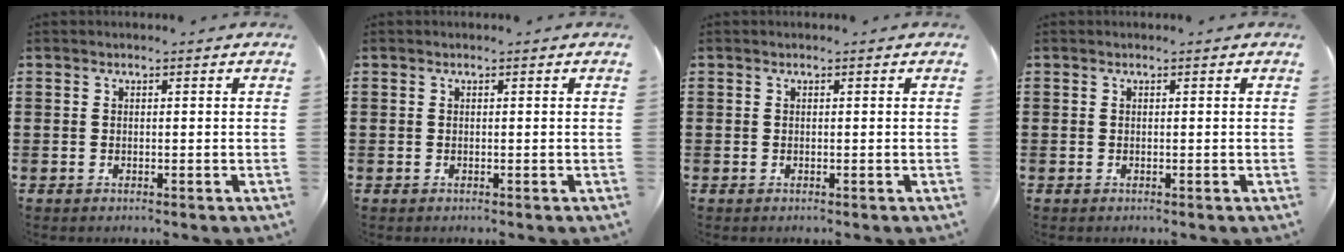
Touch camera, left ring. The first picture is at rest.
{"total": 0.0}
{"total": 0.0}
{"total": 0.0}